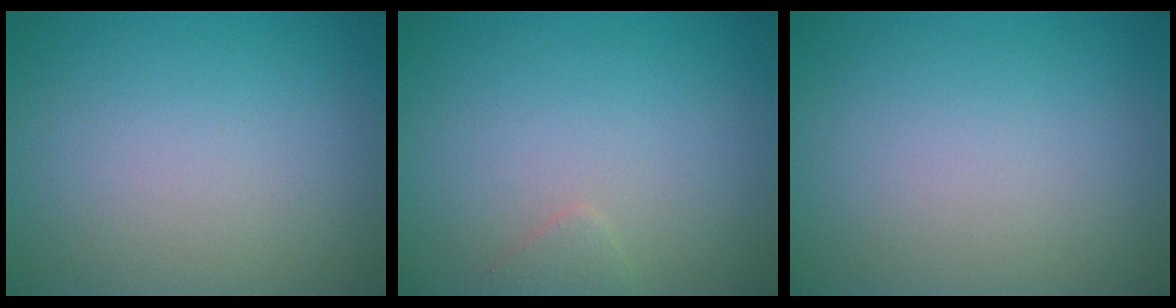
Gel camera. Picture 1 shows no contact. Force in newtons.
{"total": 1.0, "press": 1.0, "slide": 0.1}
{"total": 0.0}